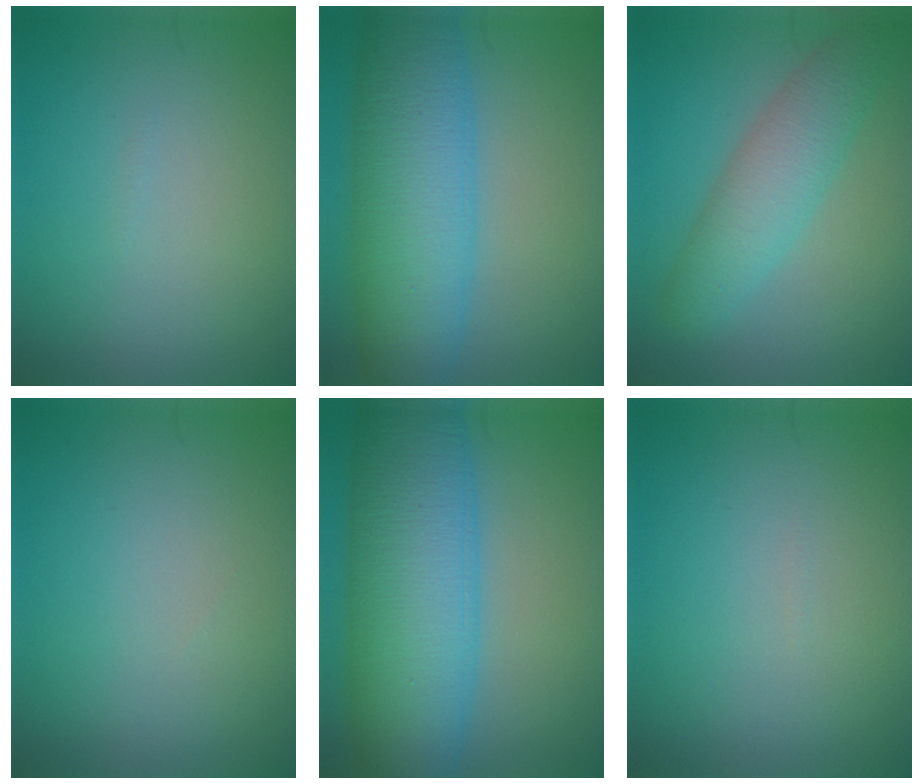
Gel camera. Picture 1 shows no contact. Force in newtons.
{"total": 10.7, "press": 10.7, "slide": 0.3}
{"total": 4.9, "press": 4.9, "slide": 0.1}
{"total": 0.0}
{"total": 13.3, "press": 13.3, "slide": 0.5}
{"total": 0.0}